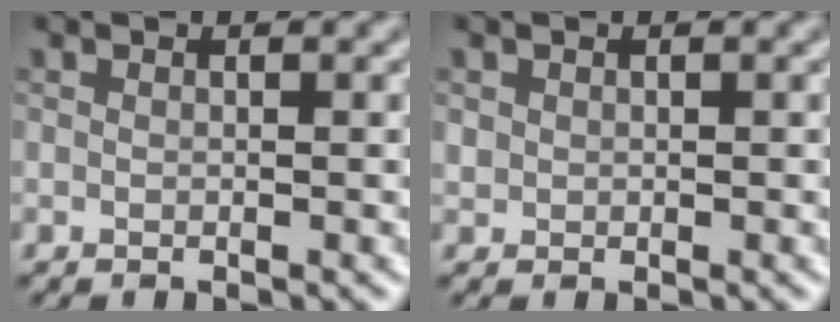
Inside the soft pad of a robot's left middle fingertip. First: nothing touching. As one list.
[{"total": 0.6, "force": [0.2, 0.6, 0.0], "torque": [0.004, -0.004, 0.006]}]